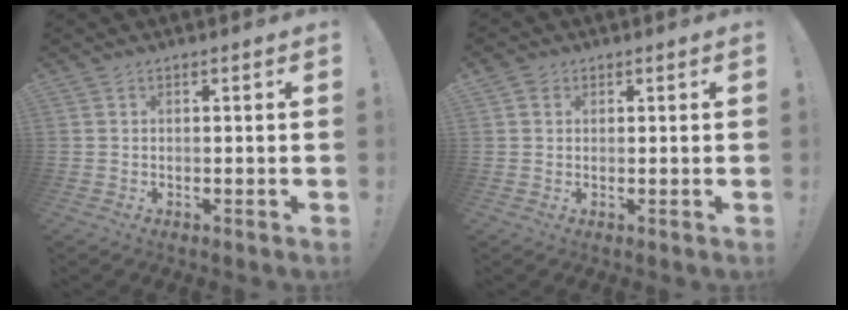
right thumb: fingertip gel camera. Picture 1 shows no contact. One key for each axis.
{"total": 1.6, "fx": 1.0, "fy": 1.2, "fz": 0.3, "tx": -0.007, "ty": 0.000, "tz": 0.018}